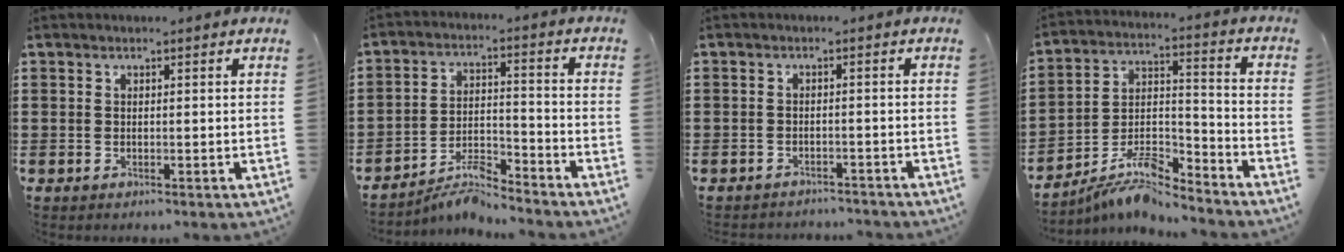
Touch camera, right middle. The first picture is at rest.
{"total": 6.3, "force": [-6.1, 0.6, 1.4], "torque": [-0.026, 0.008, -0.118]}
{"total": 2.3, "force": [-2.2, 0.4, -0.3], "torque": [-0.001, 0.001, -0.051]}
{"total": 8.9, "force": [-8.2, 1.5, 3.1], "torque": [-0.055, 0.015, -0.157]}